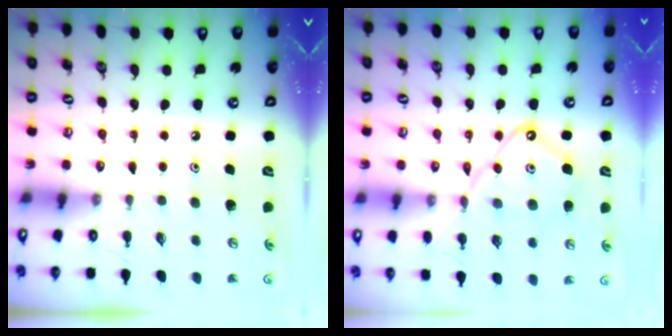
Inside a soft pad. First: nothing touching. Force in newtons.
{"total": 12.8, "press": 12.7, "slide": 1.2}